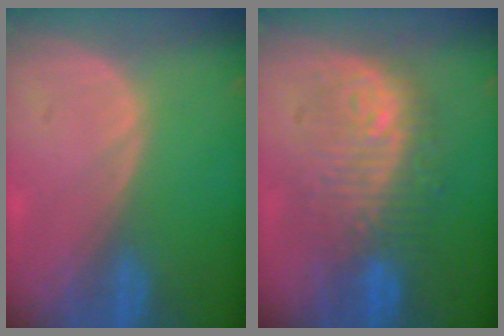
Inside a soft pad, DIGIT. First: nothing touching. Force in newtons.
{"total": 9.6, "press": 9.6, "slide": 0.7}